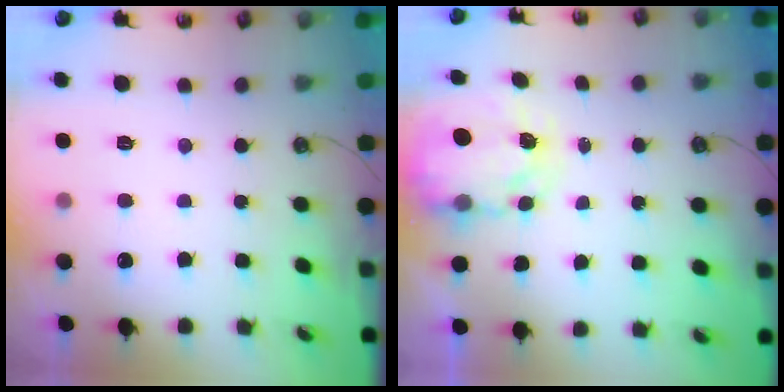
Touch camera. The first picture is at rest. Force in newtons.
{"total": 4.0, "press": 3.9, "slide": 0.3}